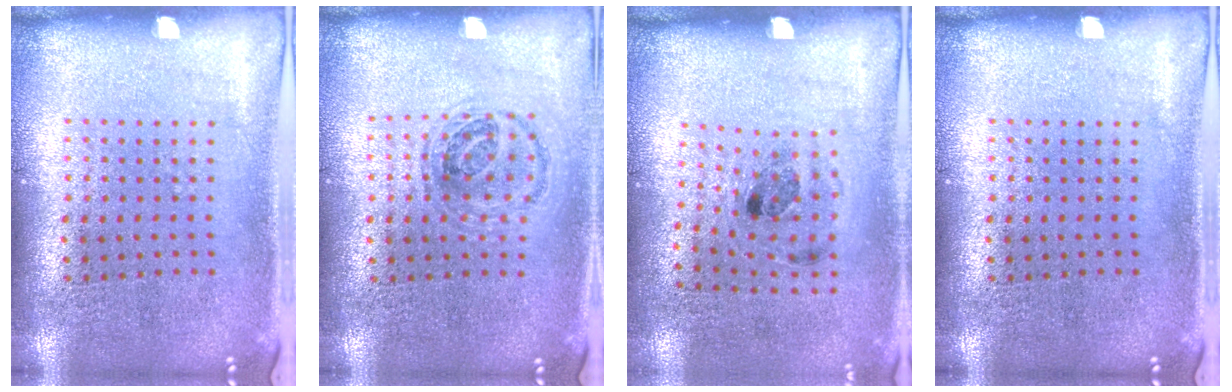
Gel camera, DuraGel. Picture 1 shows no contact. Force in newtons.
{"total": 0.9, "press": 0.9, "slide": 0.3}
{"total": 1.2, "press": 0.8, "slide": 0.9}
{"total": 0.0}